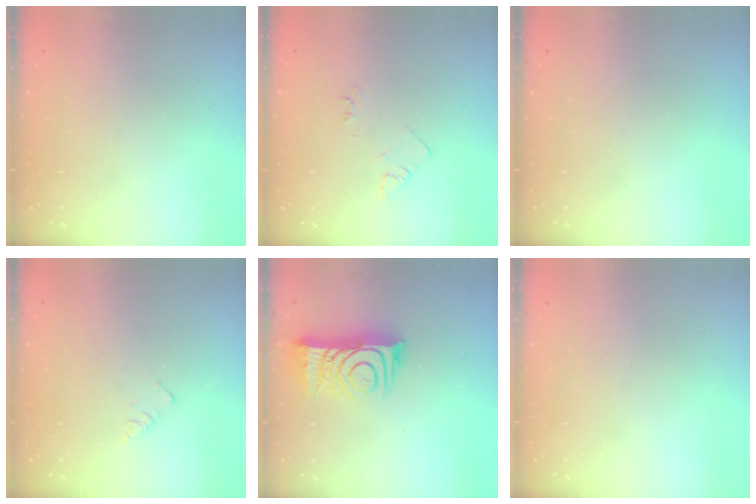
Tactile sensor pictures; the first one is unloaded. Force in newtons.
{"total": 4.2, "press": 4.2, "slide": 0.6}
{"total": 0.0}
{"total": 2.9, "press": 2.9, "slide": 0.4}
{"total": 12.8, "press": 12.7, "slide": 1.2}
{"total": 1.7, "press": 1.6, "slide": 0.1}